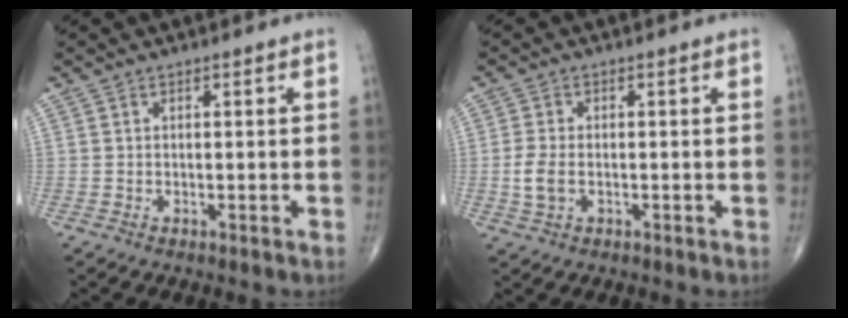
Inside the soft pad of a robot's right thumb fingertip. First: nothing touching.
{"total": 4.0, "force": [-0.7, 2.4, 3.1], "torque": [-0.072, 0.003, -0.014]}